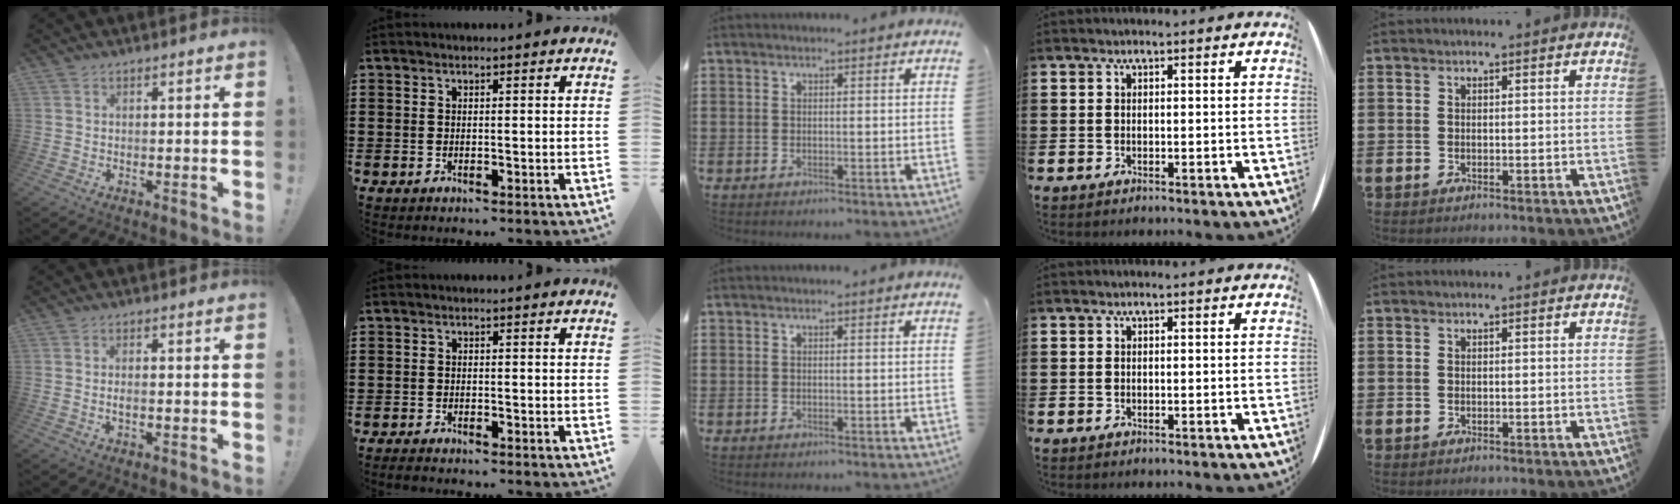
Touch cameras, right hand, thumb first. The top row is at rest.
{"thumb": {"total": 1.4, "force": [-0.4, 0.5, 1.3], "torque": [-0.029, 0.005, -0.006]}, "index": {"total": 1.1, "force": [-1.1, 0.1, 0.0], "torque": [-0.003, 0.000, -0.022]}}